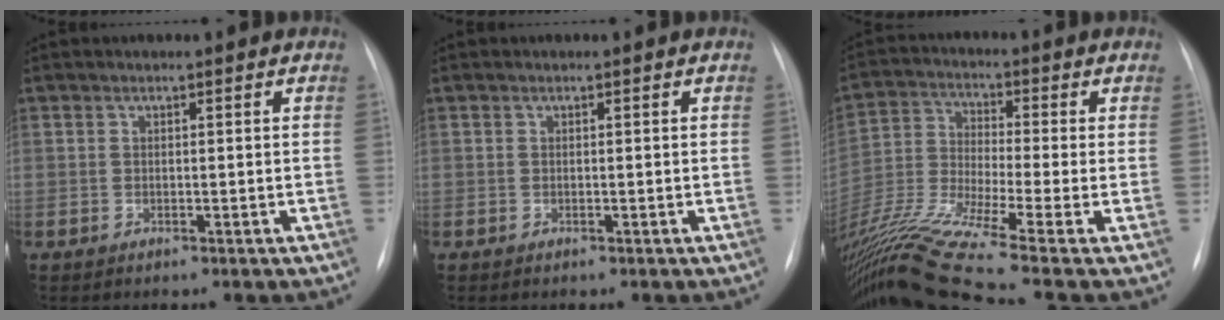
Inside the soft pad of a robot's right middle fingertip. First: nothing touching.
{"total": 0.0}
{"total": 15.9, "force": [-11.9, -2.4, 10.3], "torque": [-0.217, -0.023, -0.222]}